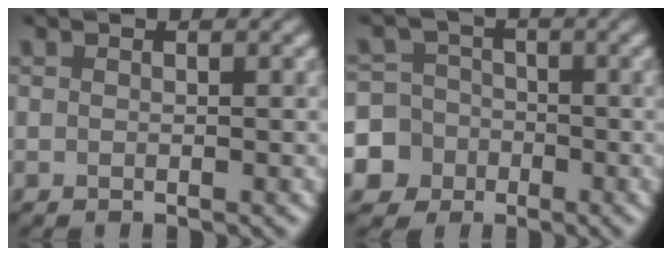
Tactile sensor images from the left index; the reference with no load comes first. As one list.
[{"total": 8.5, "force": [-3.4, 7.6, 1.2], "torque": [-0.032, -0.012, -0.090]}]